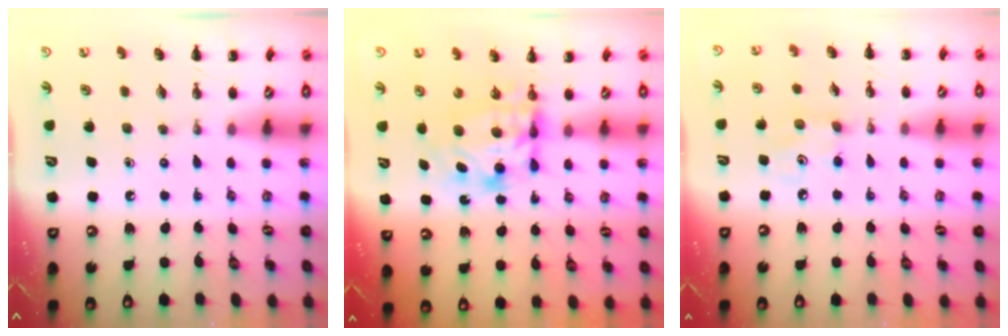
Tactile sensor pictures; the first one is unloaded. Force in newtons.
{"total": 6.6, "press": 6.5, "slide": 0.9}
{"total": 3.3, "press": 3.2, "slide": 0.8}